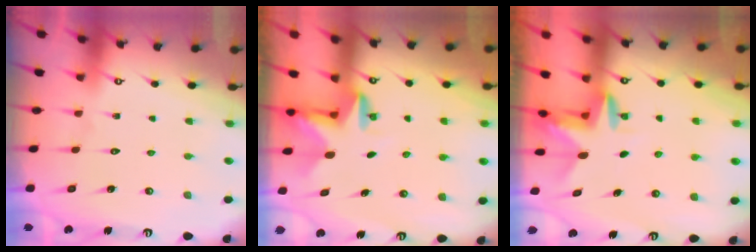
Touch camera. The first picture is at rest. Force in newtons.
{"total": 2.8, "press": 2.8, "slide": 0.2}
{"total": 3.0, "press": 3.0, "slide": 0.2}